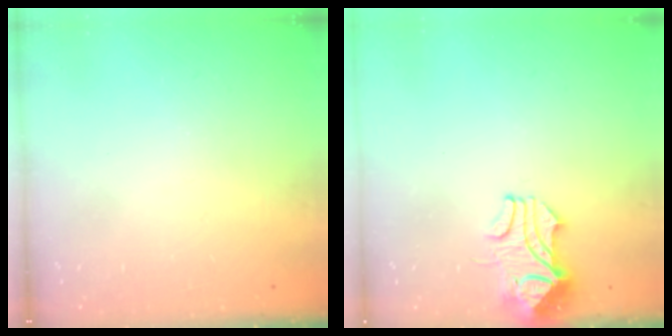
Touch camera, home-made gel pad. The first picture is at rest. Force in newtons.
{"total": 2.1, "press": 1.9, "slide": 0.9}